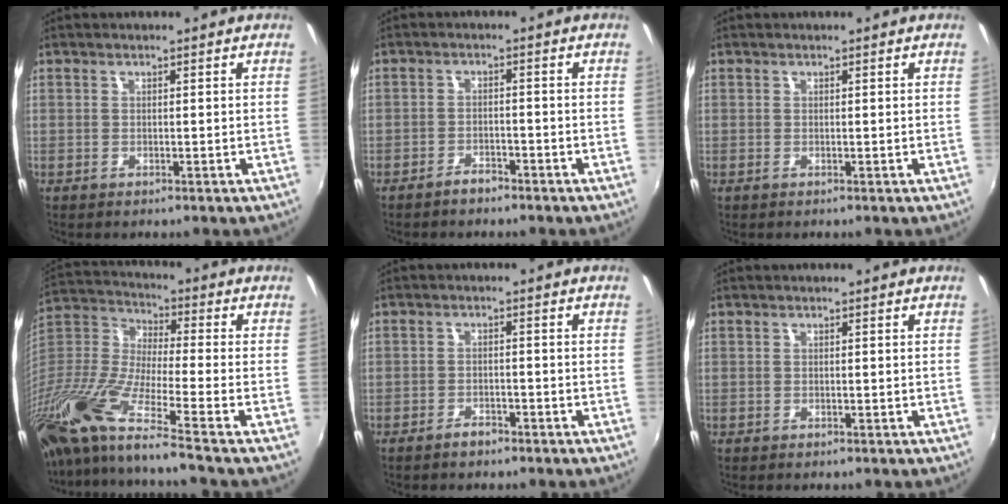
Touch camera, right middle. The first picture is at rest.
{"total": 2.8, "force": [-2.5, 0.9, 0.8], "torque": [-0.028, 0.005, -0.039]}
{"total": 0.0}
{"total": 19.1, "force": [-14.2, -0.2, 12.8], "torque": [-0.239, -0.051, -0.281]}
{"total": 2.6, "force": [-2.2, 1.1, 0.9], "torque": [-0.028, 0.004, -0.035]}
{"total": 0.0}